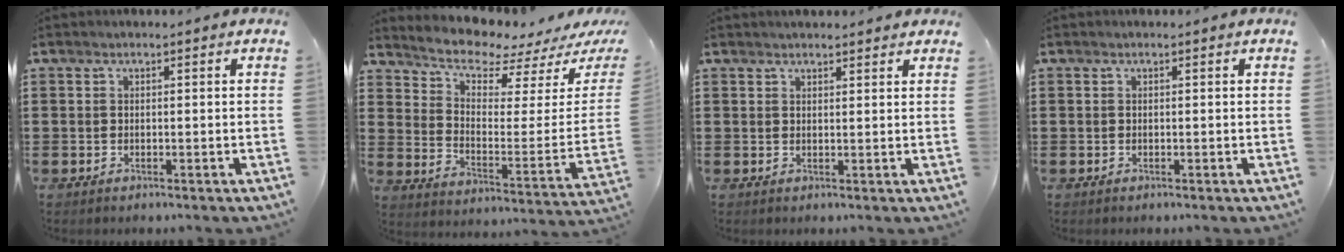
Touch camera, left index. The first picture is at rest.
{"total": 6.0, "force": [5.7, 1.1, 1.6], "torque": [-0.061, -0.054, 0.095]}
{"total": 1.5, "force": [1.5, 0.3, 0.2], "torque": [-0.007, 0.003, 0.029]}
{"total": 0.0}